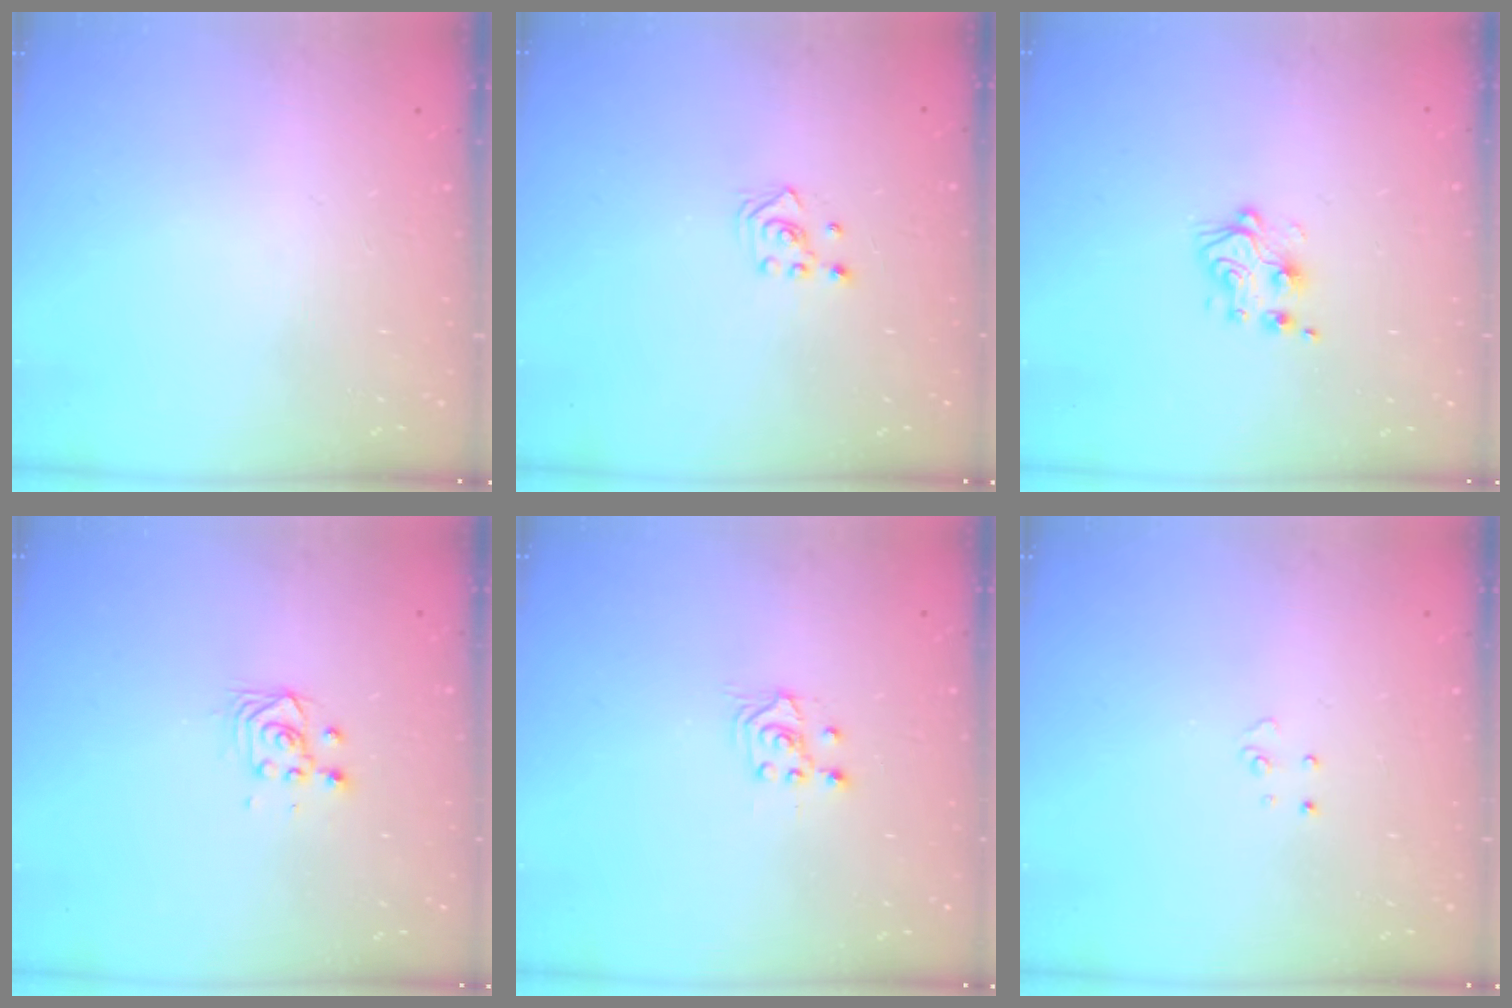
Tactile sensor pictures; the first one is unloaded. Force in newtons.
{"total": 2.5, "press": 2.3, "slide": 1.0}
{"total": 5.9, "press": 5.9, "slide": 0.5}
{"total": 3.3, "press": 3.2, "slide": 0.7}
{"total": 2.5, "press": 2.4, "slide": 0.7}
{"total": 2.9, "press": 2.9, "slide": 0.2}